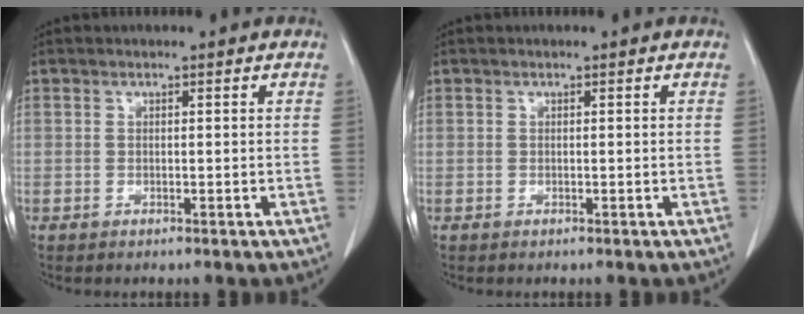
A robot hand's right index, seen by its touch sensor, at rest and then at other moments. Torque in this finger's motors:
{"motor_torque": [0.00, 0.00, 0.00, 0.00]}